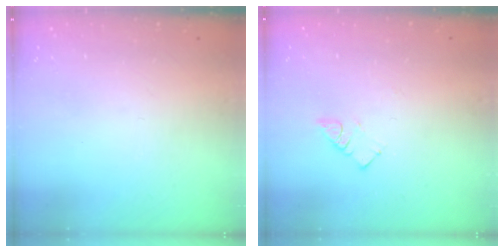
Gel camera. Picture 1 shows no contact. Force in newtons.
{"total": 3.6, "press": 3.6, "slide": 0.4}